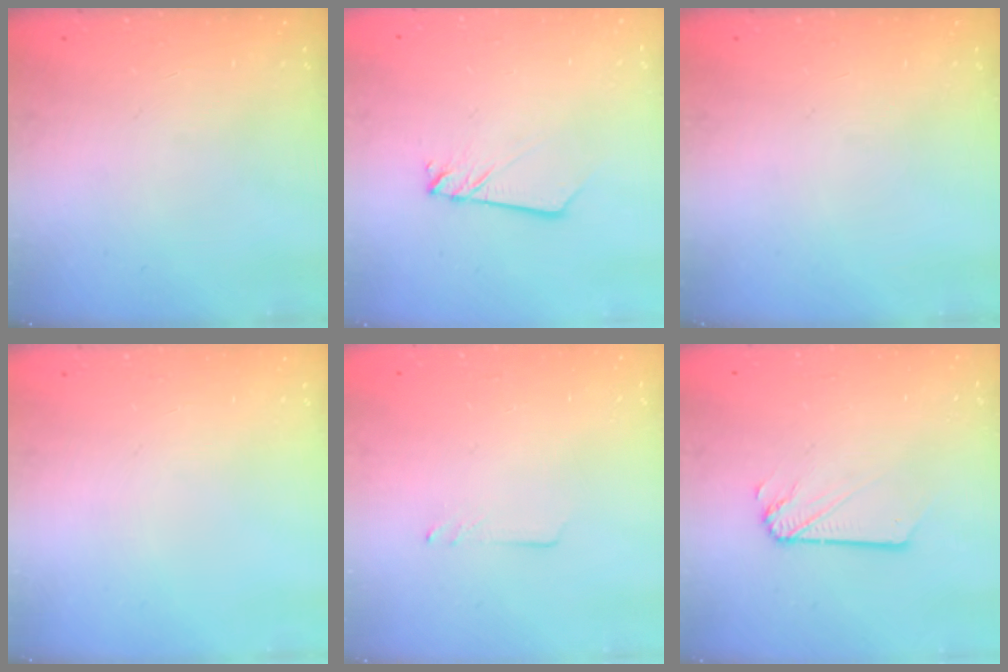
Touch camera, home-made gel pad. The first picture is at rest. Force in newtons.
{"total": 2.2, "press": 2.2, "slide": 0.2}
{"total": 0.0}
{"total": 0.0}
{"total": 1.3, "press": 1.2, "slide": 0.1}
{"total": 2.0, "press": 2.0, "slide": 0.3}